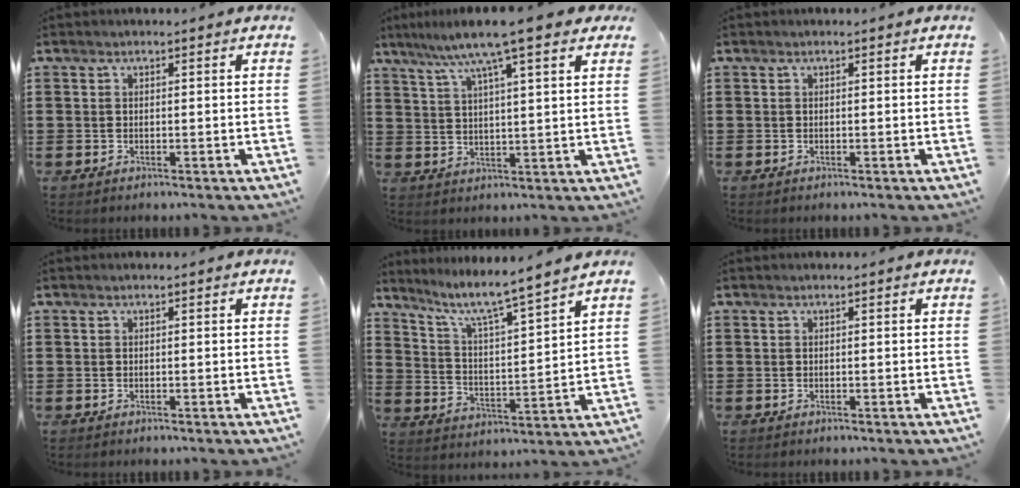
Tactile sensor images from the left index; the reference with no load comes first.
{"total": 9.7, "force": [7.1, 1.0, 6.6], "torque": [-0.141, -0.018, 0.119]}
{"total": 0.0}
{"total": 0.0}
{"total": 6.3, "force": [5.5, -0.4, 3.0], "torque": [-0.083, -0.043, 0.086]}
{"total": 0.0}